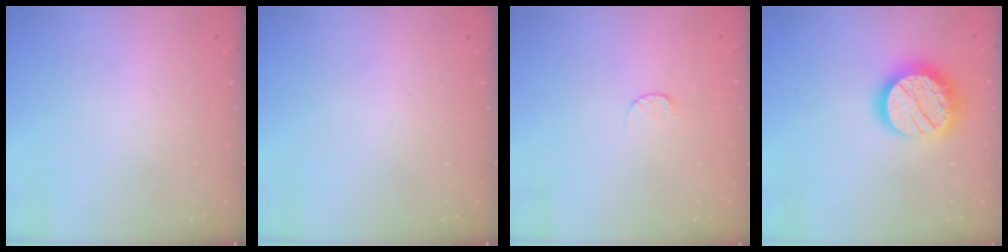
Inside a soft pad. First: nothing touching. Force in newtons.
{"total": 0.0}
{"total": 5.4, "press": 5.4, "slide": 0.6}
{"total": 18.8, "press": 18.7, "slide": 1.5}